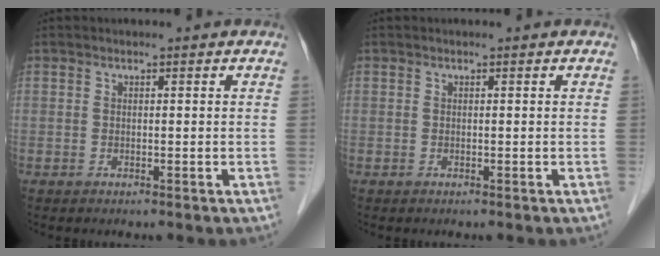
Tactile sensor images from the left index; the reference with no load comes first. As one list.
[{"total": 0.0}]